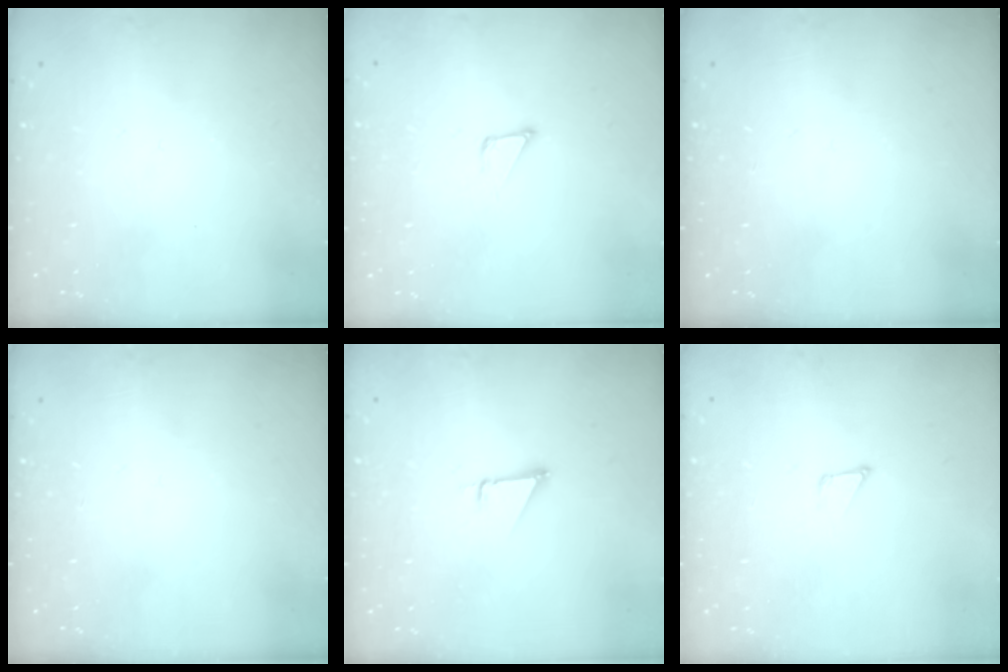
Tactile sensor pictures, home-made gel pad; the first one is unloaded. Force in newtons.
{"total": 2.8, "press": 2.8, "slide": 0.1}
{"total": 0.0}
{"total": 0.0}
{"total": 1.0, "press": 1.0, "slide": 0.1}
{"total": 1.7, "press": 1.7, "slide": 0.0}